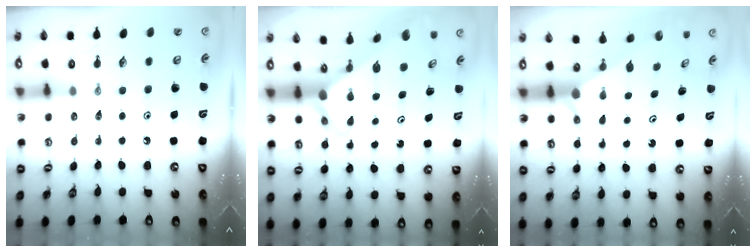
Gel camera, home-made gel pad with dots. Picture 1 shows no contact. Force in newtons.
{"total": 4.4, "press": 4.4, "slide": 0.3}
{"total": 2.6, "press": 2.6, "slide": 0.1}